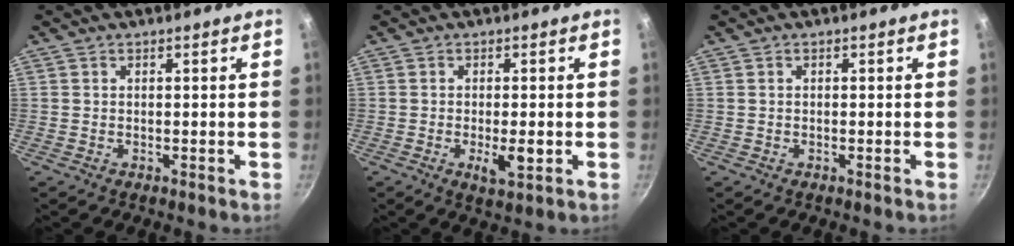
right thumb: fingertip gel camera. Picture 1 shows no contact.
{"total": 4.5, "force": [-0.9, 1.6, 4.2], "torque": [-0.064, -0.003, -0.011]}
{"total": 0.0}